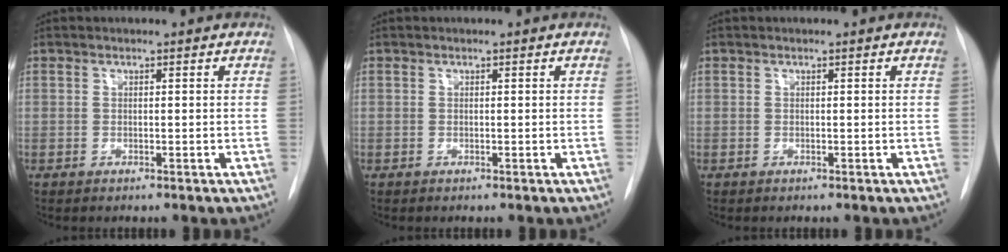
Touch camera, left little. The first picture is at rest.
{"total": 0.0}
{"total": 0.0}